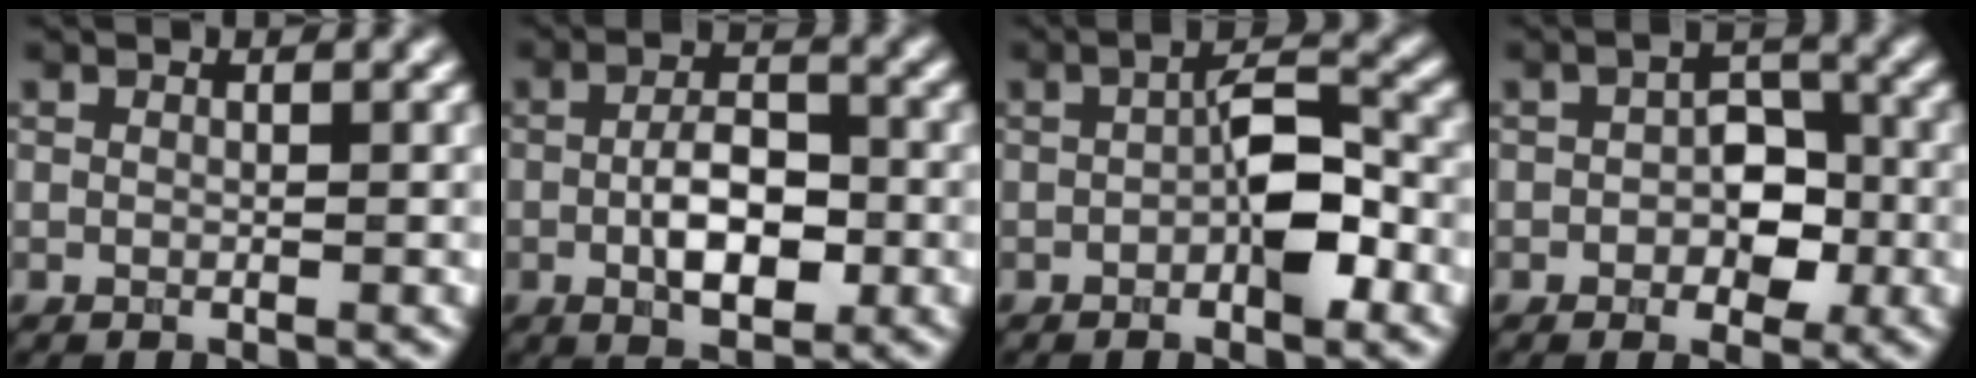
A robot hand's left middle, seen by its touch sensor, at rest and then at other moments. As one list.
[{"total": 5.3, "force": [-1.1, 2.6, 4.5], "torque": [-0.080, 0.001, -0.020]}, {"total": 4.7, "force": [-1.2, 1.8, 4.2], "torque": [-0.070, 0.009, -0.026]}, {"total": 4.1, "force": [-0.8, 2.6, 3.1], "torque": [-0.038, 0.002, -0.017]}]